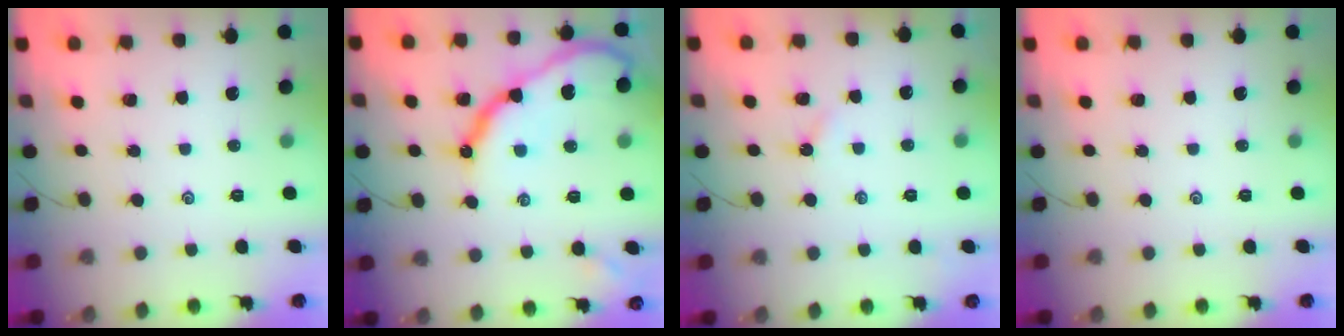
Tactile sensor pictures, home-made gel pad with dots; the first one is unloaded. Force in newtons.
{"total": 16.1, "press": 16.0, "slide": 1.2}
{"total": 1.5, "press": 1.5, "slide": 0.3}
{"total": 0.0}